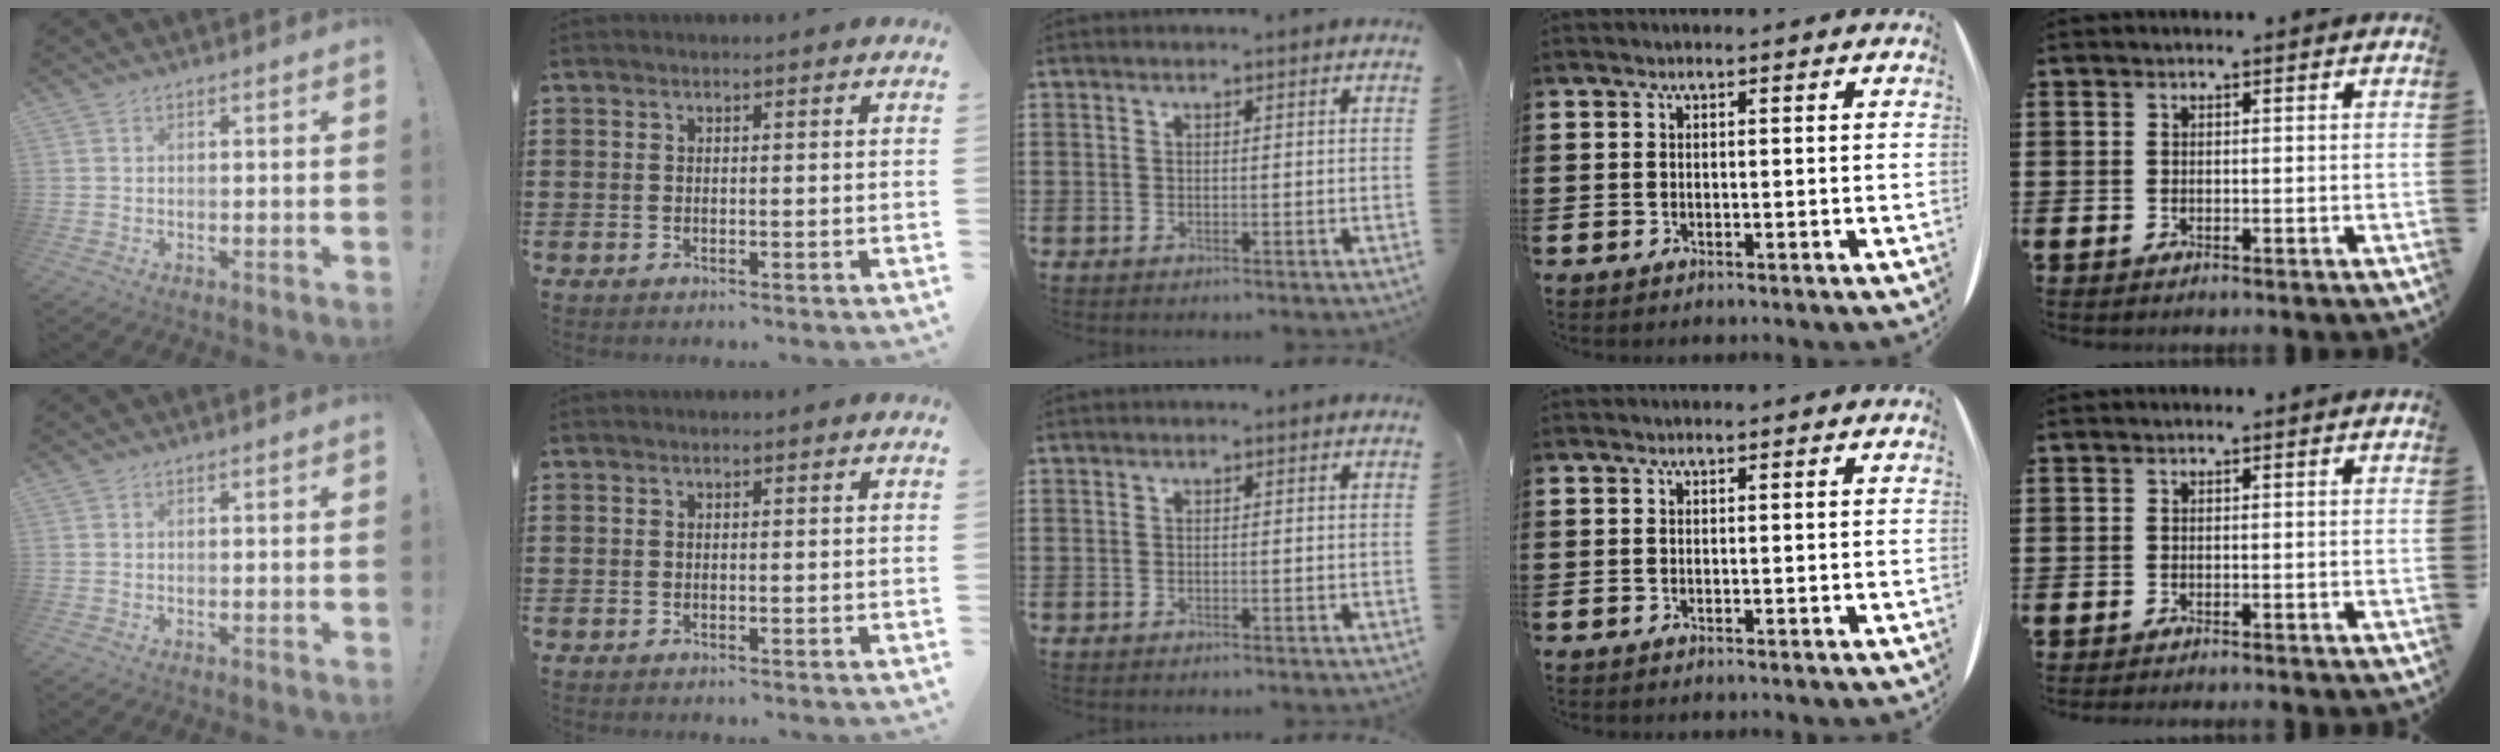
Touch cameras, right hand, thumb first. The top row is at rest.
{}